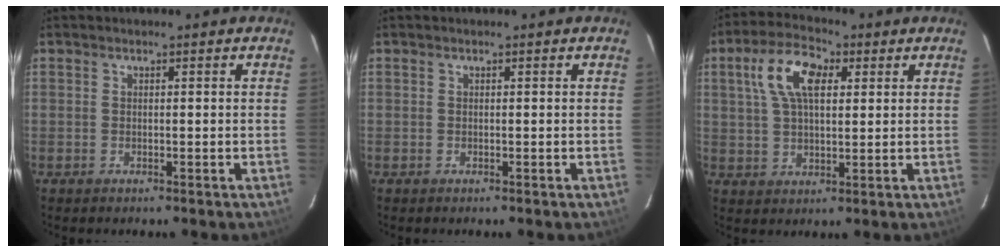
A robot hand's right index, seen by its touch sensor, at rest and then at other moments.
{"total": 0.0}
{"total": 10.2, "force": [3.4, 5.2, 8.0], "torque": [-0.157, 0.028, 0.061]}